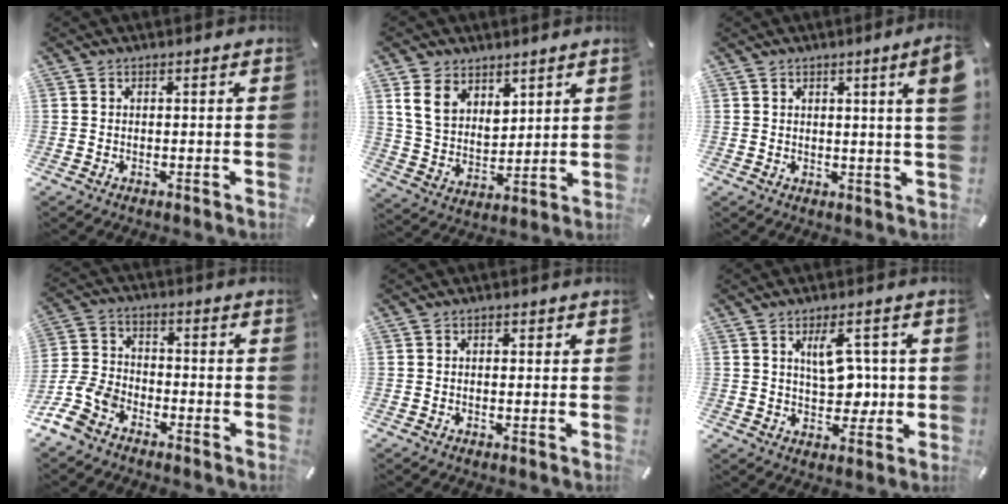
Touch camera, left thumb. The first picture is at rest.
{"total": 10.2, "force": [5.8, 7.4, 4.0], "torque": [-0.098, -0.025, 0.114]}
{"total": 5.8, "force": [2.4, -0.1, 5.3], "torque": [-0.087, -0.008, 0.036]}
{"total": 9.4, "force": [-5.9, 6.3, 3.8], "torque": [-0.097, 0.027, -0.117]}
{"total": 1.1, "force": [0.1, 0.9, 0.7], "torque": [-0.007, 0.002, -0.002]}
{"total": 9.4, "force": [2.0, 5.6, 7.2], "torque": [-0.095, -0.004, 0.031]}